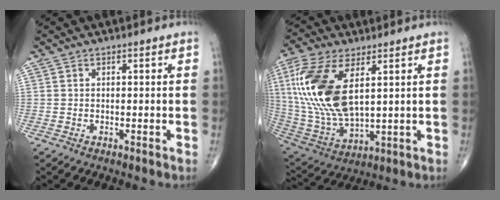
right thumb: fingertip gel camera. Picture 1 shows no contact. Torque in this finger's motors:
{"motor_torque": [-1.06, 2.19, 1.95, 0.82, 0.66]}